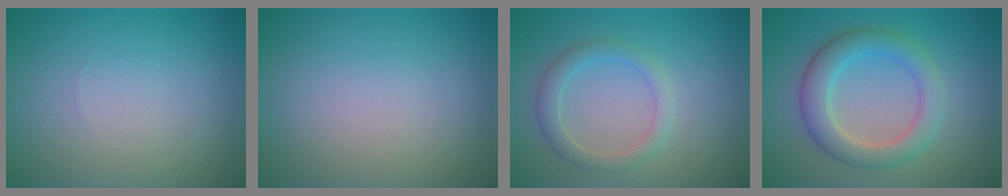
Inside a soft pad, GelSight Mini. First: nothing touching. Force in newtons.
{"total": 0.0}
{"total": 2.3, "press": 2.3, "slide": 0.1}
{"total": 4.4, "press": 4.4, "slide": 0.1}